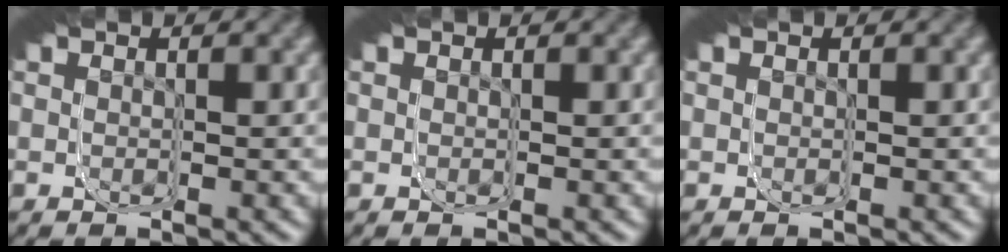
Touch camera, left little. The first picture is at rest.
{"total": 0.0}
{"total": 0.0}